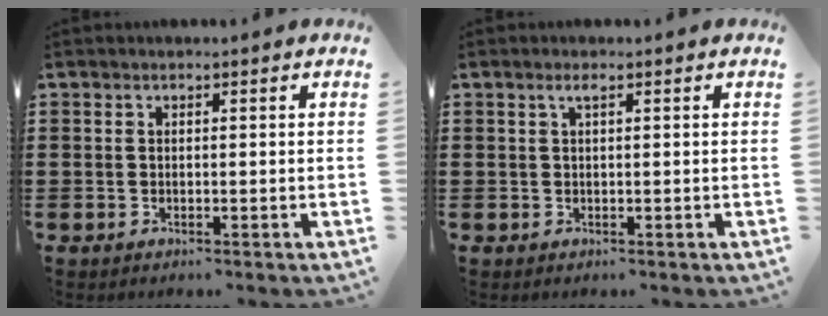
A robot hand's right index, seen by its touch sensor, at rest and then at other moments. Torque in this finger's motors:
{"motor_torque": [0.14, -0.07, 0.02, 0.02]}